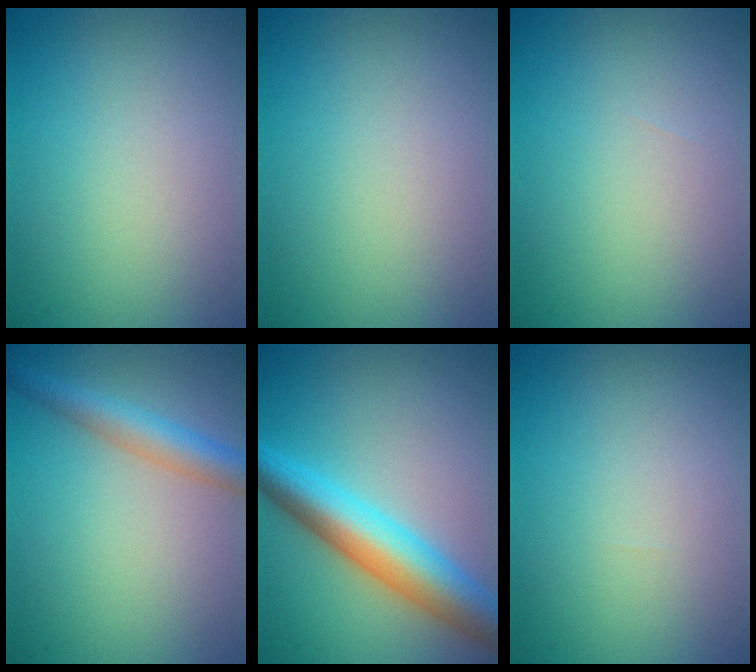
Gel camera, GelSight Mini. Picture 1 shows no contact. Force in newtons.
{"total": 0.0}
{"total": 0.0}
{"total": 3.6, "press": 3.6, "slide": 0.1}
{"total": 7.5, "press": 7.5, "slide": 0.2}
{"total": 0.0}